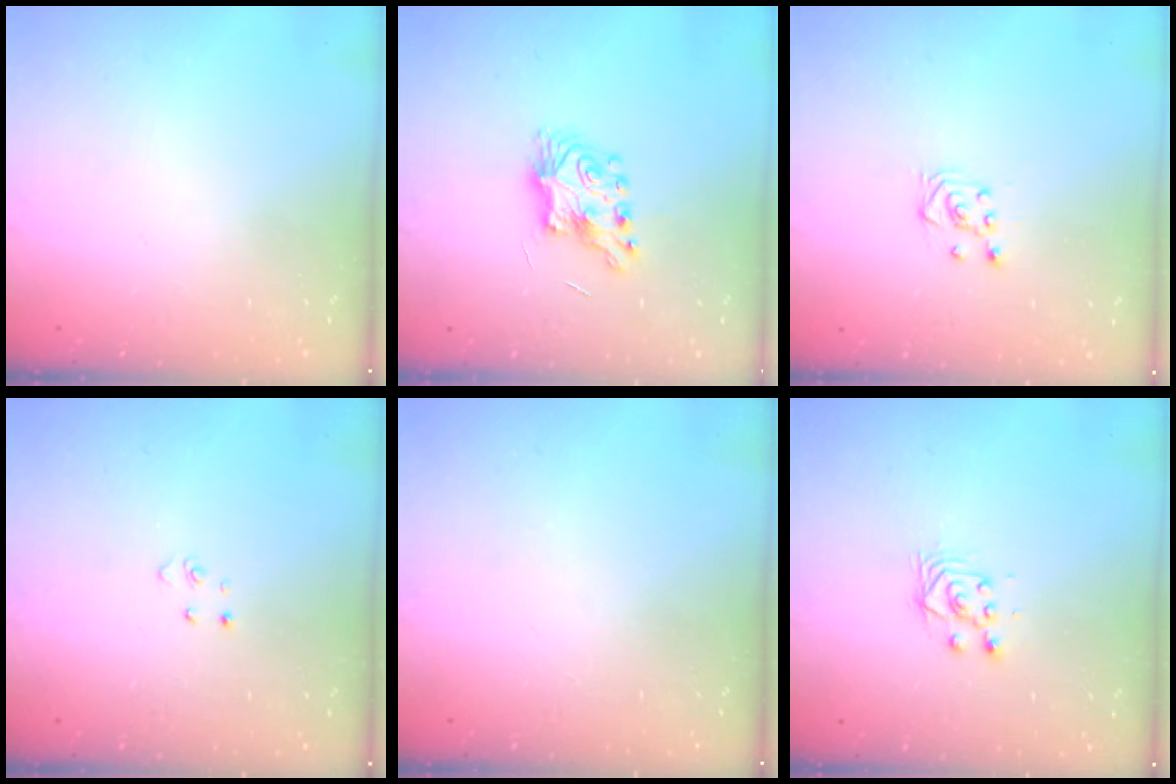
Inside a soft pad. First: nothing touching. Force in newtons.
{"total": 7.9, "press": 7.9, "slide": 0.3}
{"total": 3.9, "press": 3.8, "slide": 0.7}
{"total": 2.8, "press": 2.8, "slide": 0.3}
{"total": 0.0}
{"total": 4.1, "press": 3.9, "slide": 1.3}